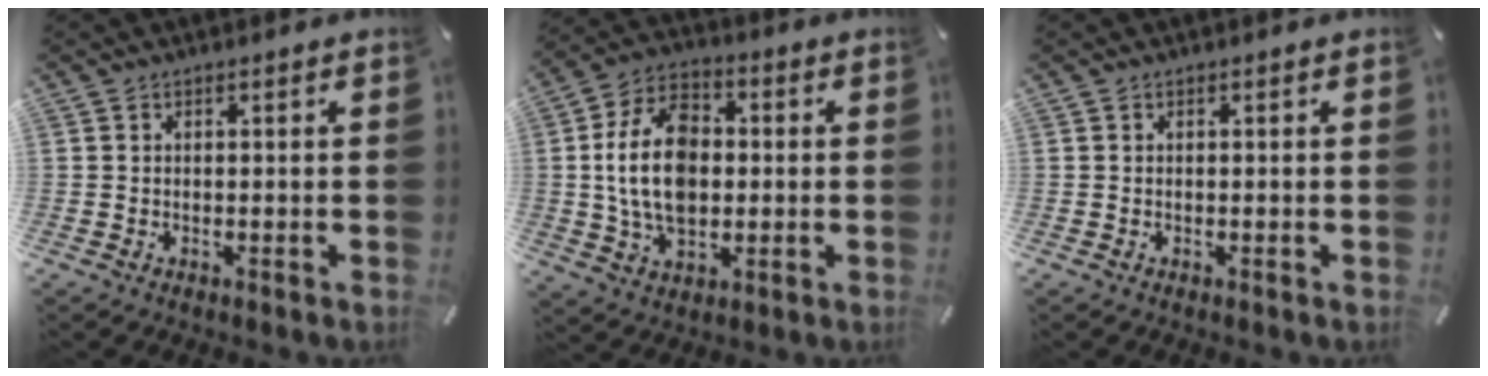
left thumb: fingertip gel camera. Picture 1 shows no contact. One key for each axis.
{"total": 15.7, "fx": 0.1, "fy": 10.9, "fz": 11.3, "tx": -0.231, "ty": 0.009, "tz": 0.001}
{"total": 0.0}